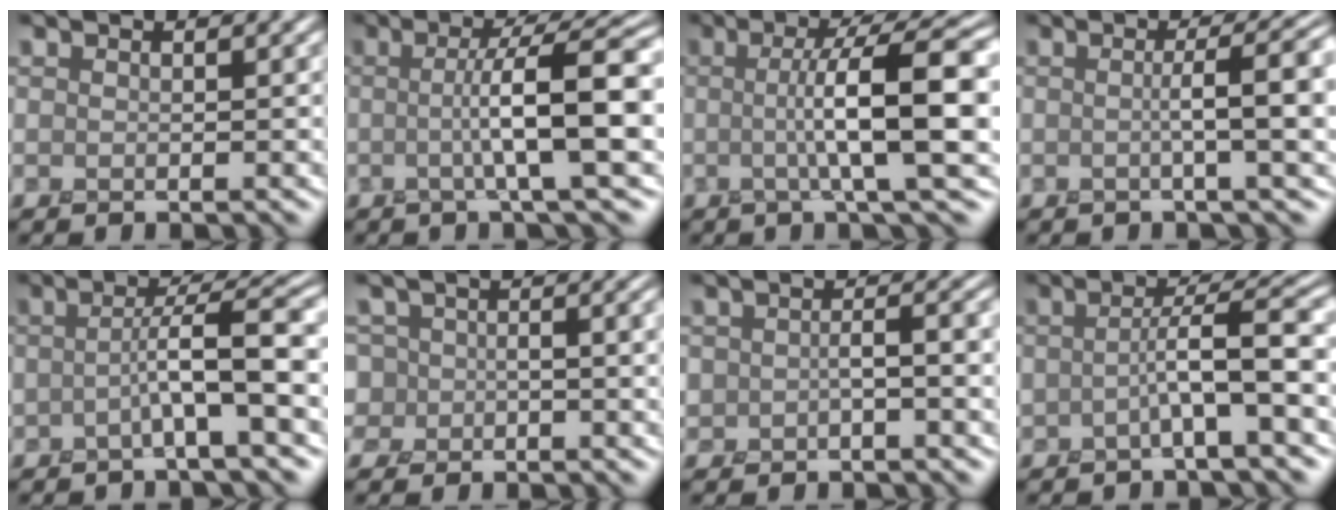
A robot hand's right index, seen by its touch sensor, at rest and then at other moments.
{"total": 8.1, "force": [-0.3, 1.2, 8.0], "torque": [-0.116, 0.011, -0.010]}
{"total": 9.9, "force": [0.1, 1.8, 9.7], "torque": [-0.124, 0.007, -0.001]}
{"total": 5.8, "force": [0.2, 1.2, 5.7], "torque": [-0.071, 0.014, -0.003]}
{"total": 5.5, "force": [-1.1, 0.9, 5.4], "torque": [-0.089, 0.024, -0.028]}
{"total": 5.3, "force": [-0.4, 4.5, 2.7], "torque": [-0.028, 0.023, -0.044]}
{"total": 2.2, "force": [-0.7, 1.1, 1.8], "torque": [-0.035, 0.000, -0.019]}
{"total": 5.1, "force": [-1.2, 0.9, 4.8], "torque": [-0.080, 0.024, -0.028]}